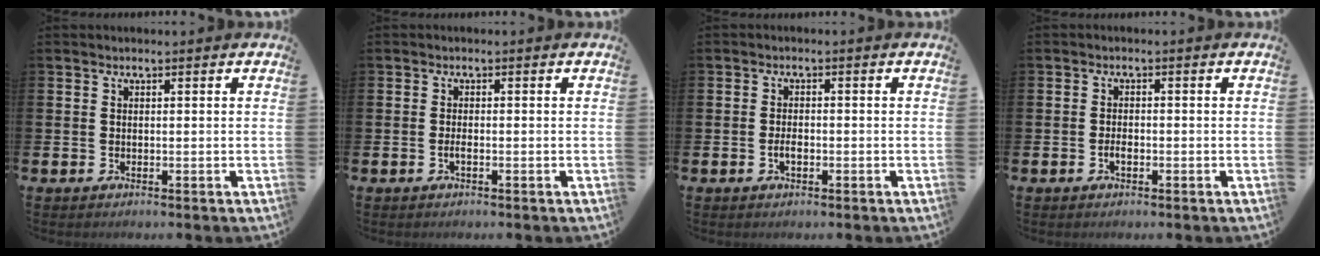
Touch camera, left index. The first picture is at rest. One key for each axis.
{"total": 0.9, "fx": -0.4, "fy": 0.2, "fz": 0.8, "tx": -0.017, "ty": -0.002, "tz": -0.006}
{"total": 1.7, "fx": -0.5, "fy": 0.9, "fz": 1.4, "tx": -0.021, "ty": -0.001, "tz": -0.012}
{"total": 1.5, "fx": -0.6, "fy": 0.7, "fz": 1.2, "tx": -0.017, "ty": -0.002, "tz": -0.012}